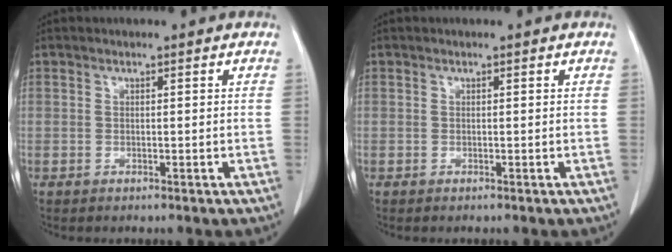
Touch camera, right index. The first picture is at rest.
{"total": 0.0}